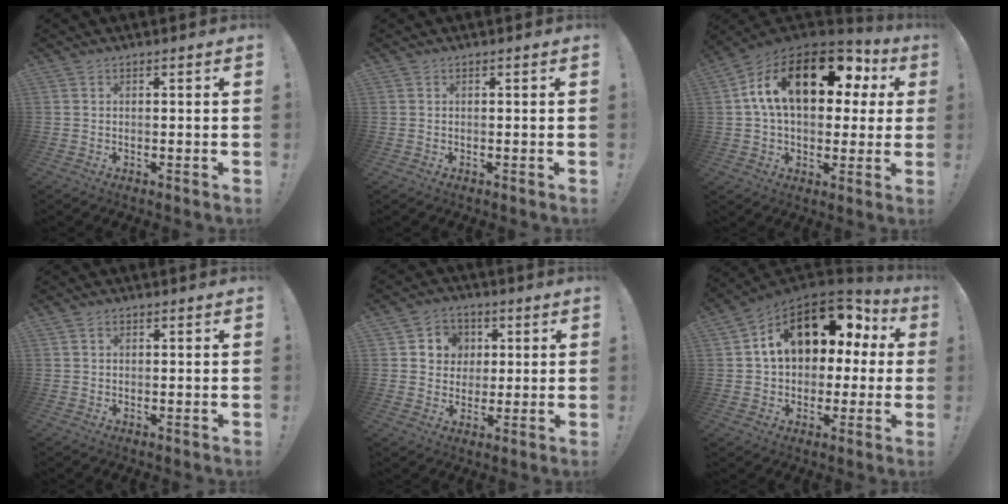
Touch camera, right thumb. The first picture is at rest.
{"total": 0.0}
{"total": 21.2, "force": [7.1, 11.2, 16.6], "torque": [-0.269, -0.016, 0.120]}
{"total": 0.9, "force": [0.4, 0.8, 0.4], "torque": [0.001, 0.001, 0.005]}
{"total": 7.4, "force": [1.2, 7.1, 1.5], "torque": [-0.017, -0.005, 0.026]}
{"total": 17.9, "force": [7.3, 11.0, 12.2], "torque": [-0.183, -0.027, 0.127]}